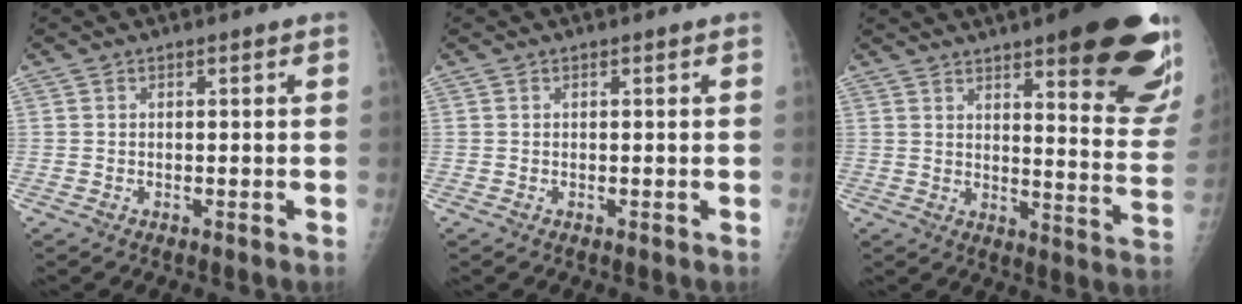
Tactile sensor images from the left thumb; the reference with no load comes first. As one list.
[{"total": 0.0}, {"total": 25.1, "force": [14.8, 6.0, 19.4], "torque": [-0.196, -0.066, 0.187]}]